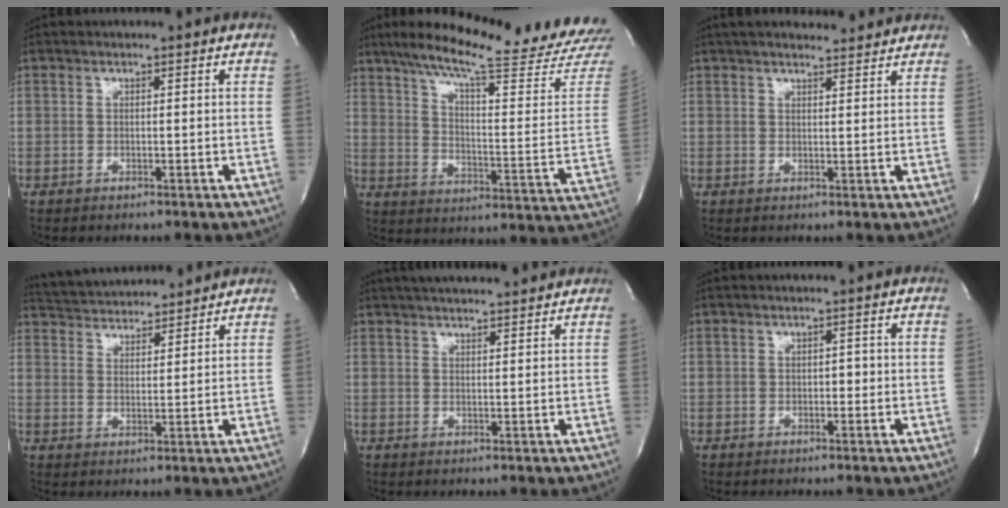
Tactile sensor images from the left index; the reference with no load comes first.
{"total": 25.5, "force": [22.5, 0.3, 12.0], "torque": [-0.188, -0.073, 0.295]}
{"total": 10.6, "force": [9.7, 1.9, 4.0], "torque": [-0.057, 0.022, 0.126]}
{"total": 11.8, "force": [11.3, 1.7, 2.9], "torque": [-0.056, 0.023, 0.177]}
{"total": 11.5, "force": [10.3, 1.4, 4.9], "torque": [-0.080, 0.029, 0.141]}
{"total": 0.7, "force": [0.0, 0.5, 0.6], "torque": [-0.004, 0.003, -0.002]}